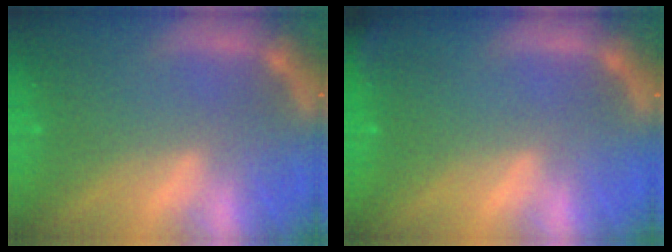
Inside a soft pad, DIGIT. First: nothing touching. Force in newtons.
{"total": 1.9}